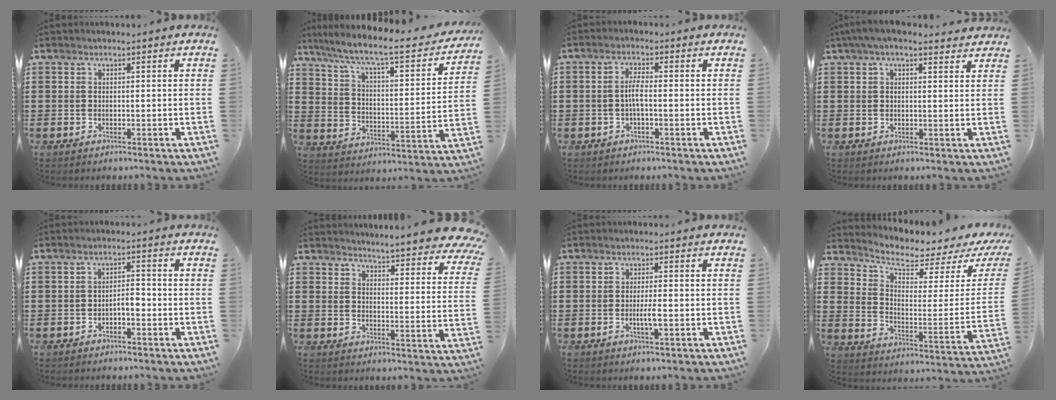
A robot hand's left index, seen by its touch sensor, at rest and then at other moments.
{"total": 8.2, "force": [6.3, 0.6, 5.1], "torque": [-0.123, -0.042, 0.099]}
{"total": 3.1, "force": [-0.5, 0.9, 2.9], "torque": [-0.062, 0.001, -0.013]}
{"total": 4.0, "force": [3.1, 1.0, 2.4], "torque": [-0.054, 0.002, 0.057]}
{"total": 2.5, "force": [-1.1, 0.9, 2.1], "torque": [-0.041, 0.006, -0.023]}
{"total": 4.9, "force": [4.7, -0.4, 1.2], "torque": [-0.038, -0.036, 0.081]}
{"total": 3.0, "force": [-0.5, 0.4, 2.9], "torque": [-0.051, 0.000, -0.009]}
{"total": 4.6, "force": [3.8, 1.0, 2.4], "torque": [-0.063, -0.032, 0.056]}